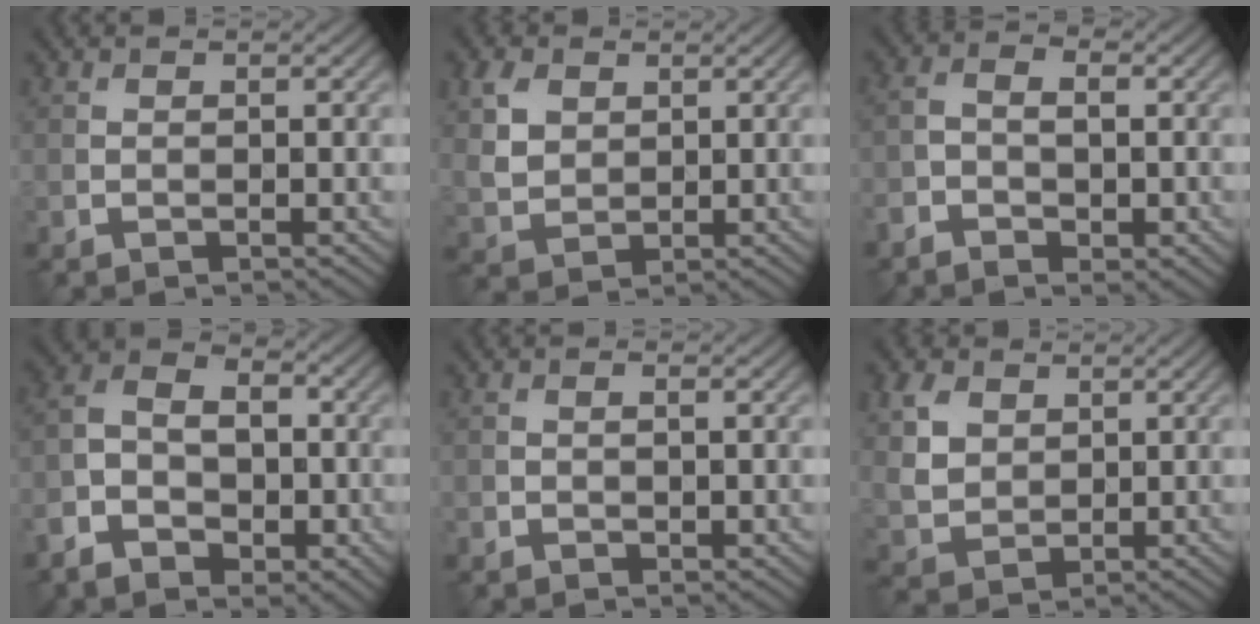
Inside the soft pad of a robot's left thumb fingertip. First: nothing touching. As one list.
[{"total": 5.4, "force": [2.3, 4.0, 2.9], "torque": [-0.084, 0.003, 0.045]}, {"total": 5.2, "force": [-2.2, 3.1, 3.5], "torque": [-0.065, -0.002, -0.040]}, {"total": 8.2, "force": [-3.6, 5.8, 4.6], "torque": [-0.104, -0.020, -0.074]}, {"total": 1.4, "force": [-0.4, 0.8, 1.1], "torque": [-0.018, -0.001, -0.006]}, {"total": 6.1, "force": [2.6, 4.5, 3.2], "torque": [-0.100, 0.004, 0.052]}]